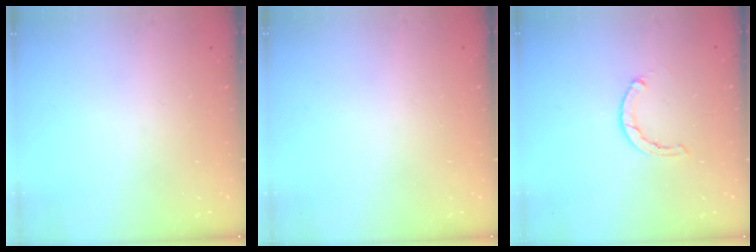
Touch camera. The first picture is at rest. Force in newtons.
{"total": 2.6, "press": 2.6, "slide": 0.2}
{"total": 1.2, "press": 1.2, "slide": 0.2}